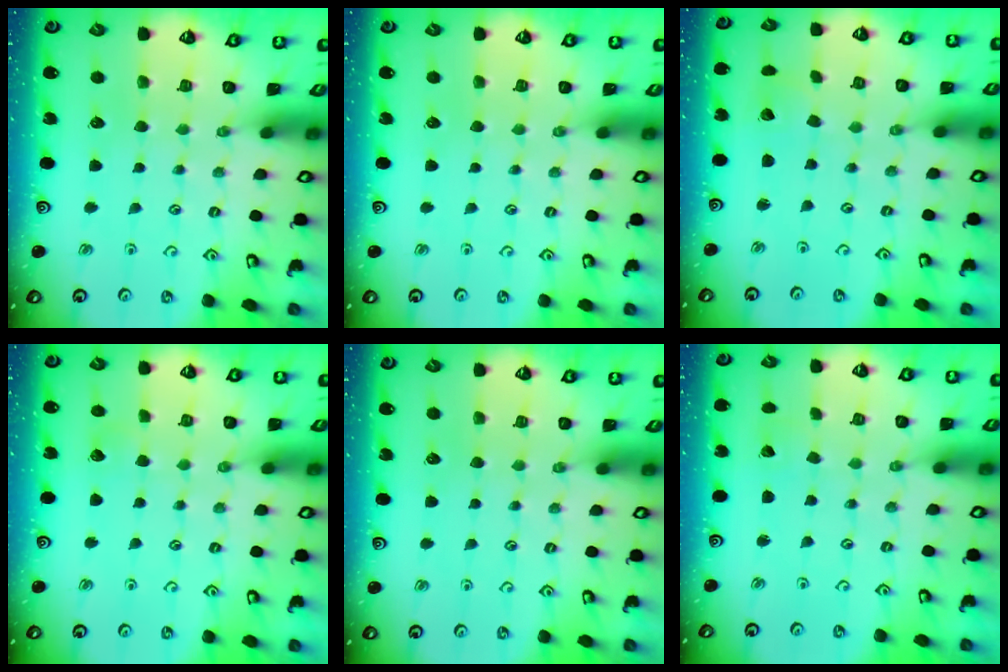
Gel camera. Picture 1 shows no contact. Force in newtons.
{"total": 0.0}
{"total": 3.3, "press": 3.3, "slide": 0.2}
{"total": 3.2, "press": 3.2, "slide": 0.4}
{"total": 0.0}
{"total": 1.9, "press": 1.9, "slide": 0.3}